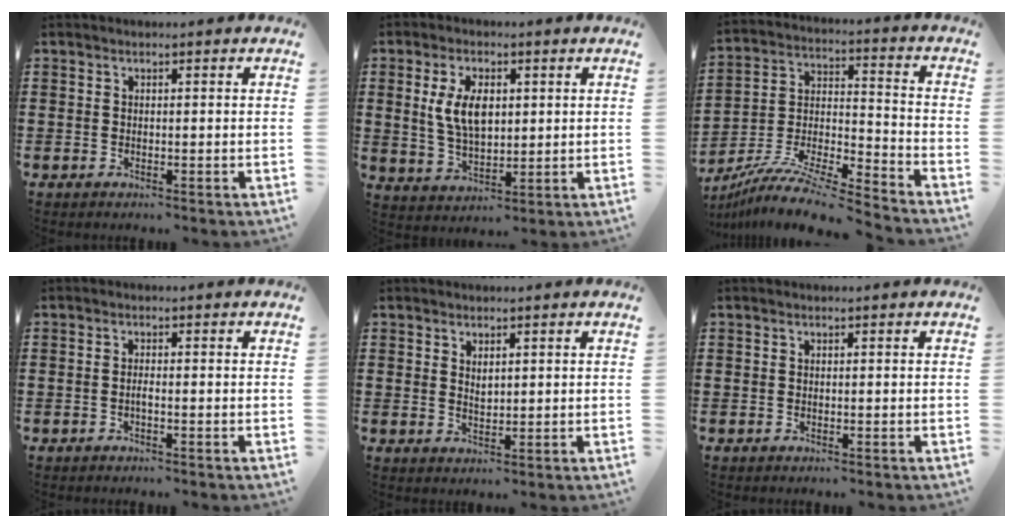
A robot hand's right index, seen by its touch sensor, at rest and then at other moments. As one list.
[{"total": 7.2, "force": [1.5, 3.8, 5.9], "torque": [-0.123, 0.006, 0.022]}, {"total": 10.2, "force": [-9.4, 0.4, 3.9], "torque": [-0.069, 0.008, -0.188]}, {"total": 0.8, "force": [-0.5, 0.0, 0.6], "torque": [-0.013, -0.002, -0.010]}, {"total": 1.6, "force": [1.1, 0.7, 0.9], "torque": [-0.018, 0.005, 0.019]}, {"total": 0.0}]